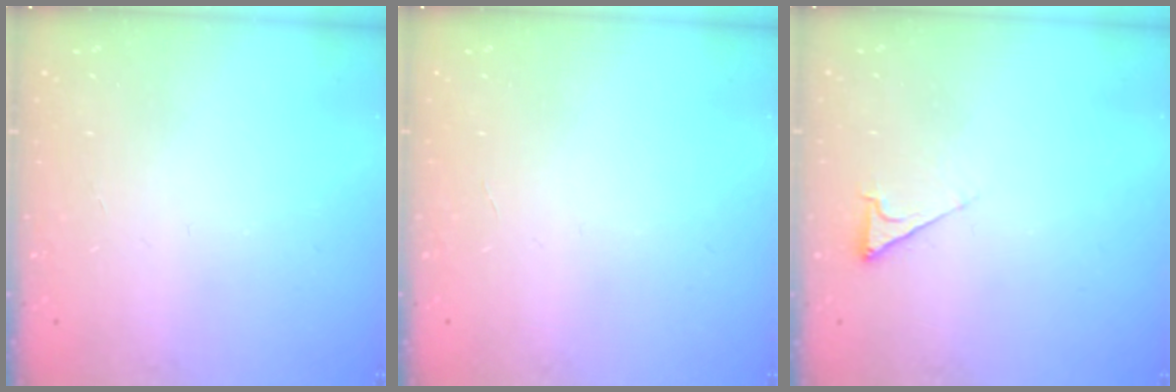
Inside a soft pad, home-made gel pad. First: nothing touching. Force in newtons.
{"total": 0.0}
{"total": 4.4, "press": 4.3, "slide": 0.7}